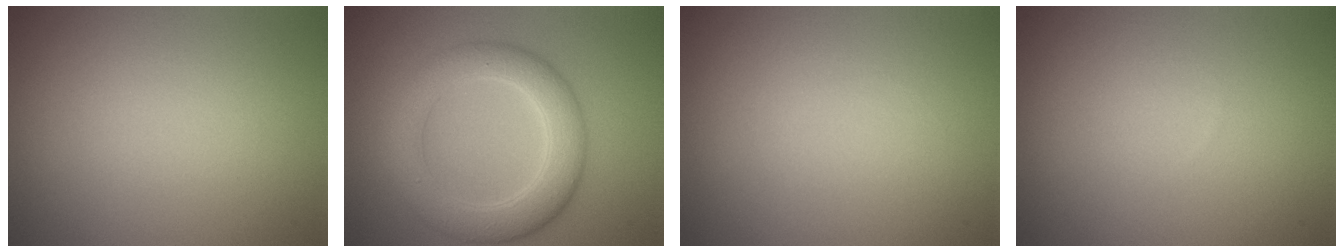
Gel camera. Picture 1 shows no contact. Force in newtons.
{"total": 5.6, "press": 5.6, "slide": 0.5}
{"total": 0.0}
{"total": 0.0}